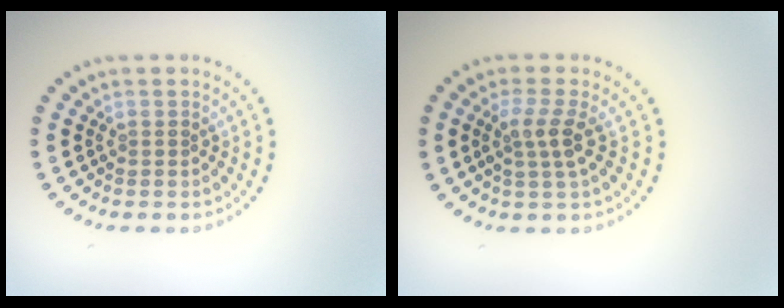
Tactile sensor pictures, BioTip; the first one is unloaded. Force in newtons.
{"total": 2.5, "press": 2.1, "slide": 1.4}